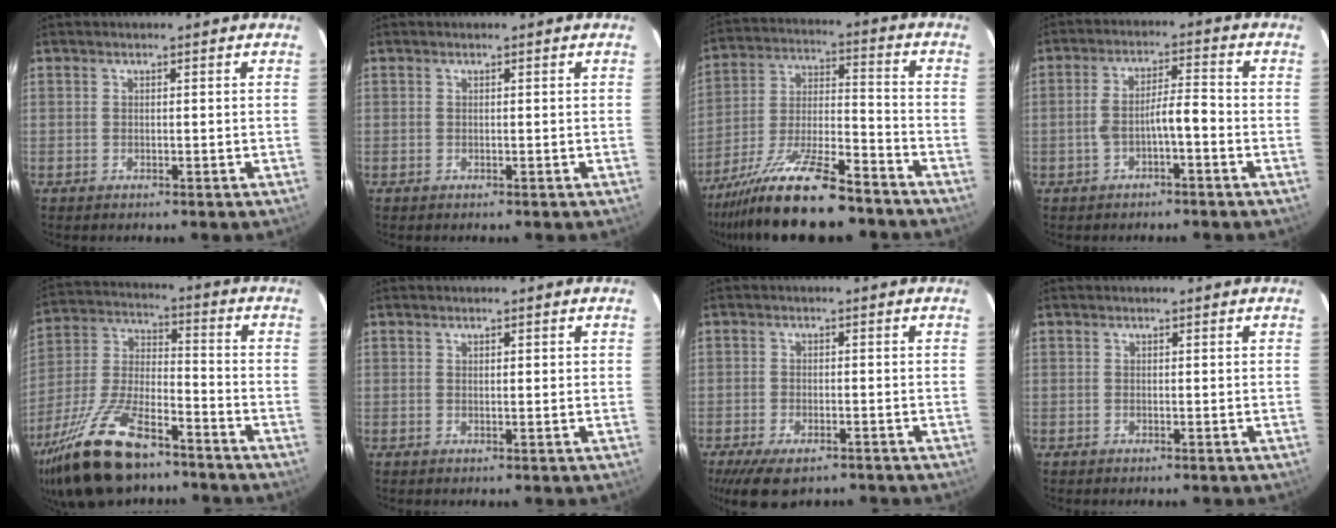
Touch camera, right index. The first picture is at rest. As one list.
[{"total": 0.0}, {"total": 17.0, "force": [-13.5, 2.4, 10.1], "torque": [-0.203, -0.018, -0.240]}, {"total": 5.4, "force": [-1.7, 1.2, 5.0], "torque": [-0.094, 0.022, -0.026]}, {"total": 17.4, "force": [-12.2, 5.3, 11.2], "torque": [-0.252, -0.015, -0.227]}, {"total": 1.0, "force": [0.5, 0.3, 0.8], "torque": [-0.016, 0.005, 0.007]}, {"total": 7.0, "force": [-4.8, 3.1, 4.0], "torque": [-0.069, -0.009, -0.075]}, {"total": 0.0}]